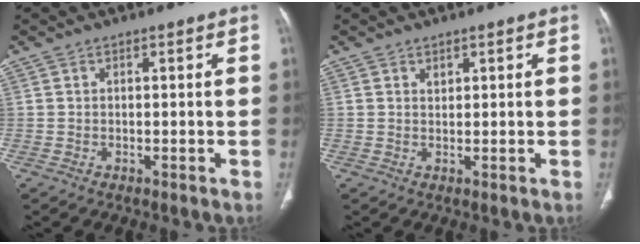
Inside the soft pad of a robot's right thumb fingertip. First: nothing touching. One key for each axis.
{"total": 1.0, "fx": 0.7, "fy": 0.6, "fz": 0.3, "tx": 0.001, "ty": -0.005, "tz": 0.012}